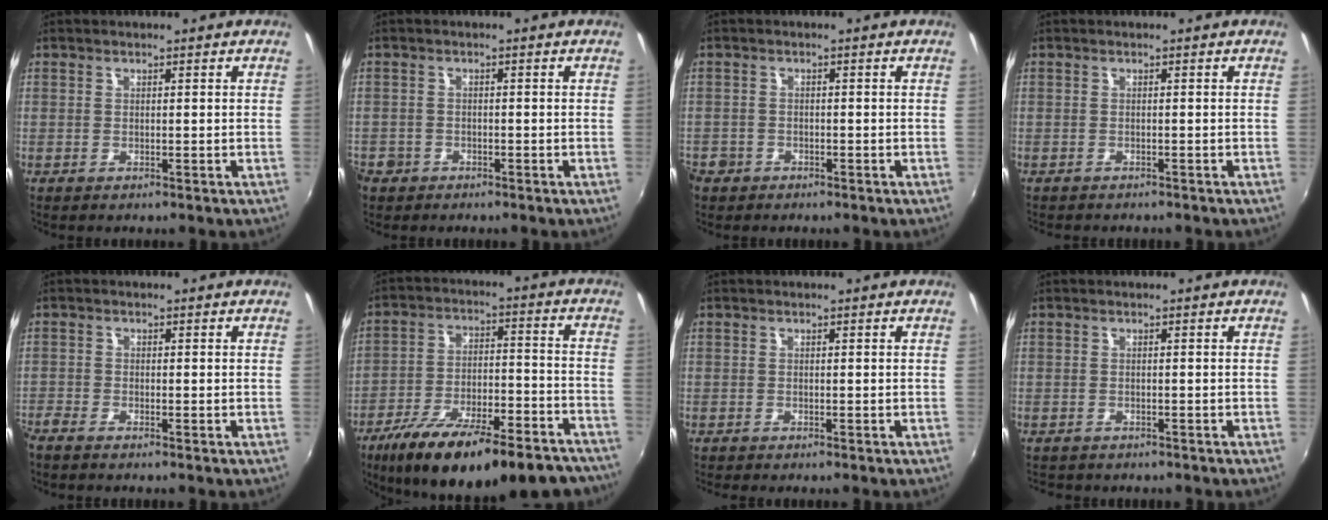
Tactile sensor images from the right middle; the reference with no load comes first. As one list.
[{"total": 3.5, "force": [-2.1, 2.7, 0.7], "torque": [-0.027, -0.003, -0.038]}, {"total": 3.7, "force": [-2.3, 2.8, 0.8], "torque": [-0.029, -0.003, -0.041]}, {"total": 2.0, "force": [-1.8, 0.6, 0.5], "torque": [-0.016, -0.011, -0.025]}, {"total": 2.1, "force": [-1.9, 0.4, 0.7], "torque": [-0.022, -0.009, -0.040]}, {"total": 27.9, "force": [-21.5, 9.0, 15.4], "torque": [-0.252, -0.022, -0.298]}, {"total": 0.7, "force": [-0.7, 0.1, 0.2], "torque": [-0.006, -0.003, -0.012]}, {"total": 2.5, "force": [-2.2, 1.1, 0.6], "torque": [-0.018, -0.012, -0.030]}]